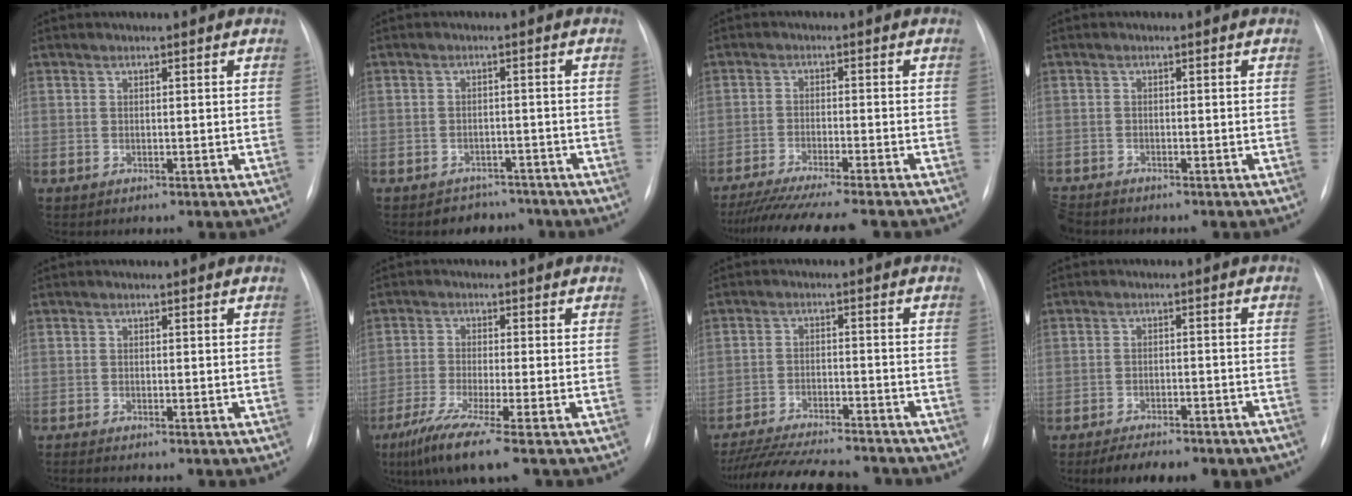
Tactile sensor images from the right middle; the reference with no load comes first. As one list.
[{"total": 4.0, "force": [-3.2, 2.3, -0.5], "torque": [0.013, 0.016, -0.045]}, {"total": 13.5, "force": [-11.8, -0.5, 6.7], "torque": [-0.086, -0.034, -0.179]}, {"total": 3.1, "force": [-2.9, 1.1, 0.4], "torque": [-0.005, -0.008, -0.053]}, {"total": 1.1, "force": [-1.0, -0.2, 0.4], "torque": [-0.008, -0.003, -0.018]}, {"total": 8.3, "force": [-5.5, -0.9, 6.2], "torque": [-0.111, -0.029, -0.100]}, {"total": 17.3, "force": [-15.5, 2.5, 7.1], "torque": [-0.141, -0.022, -0.232]}, {"total": 10.9, "force": [-9.1, 3.2, 5.2], "torque": [-0.060, 0.007, -0.120]}]